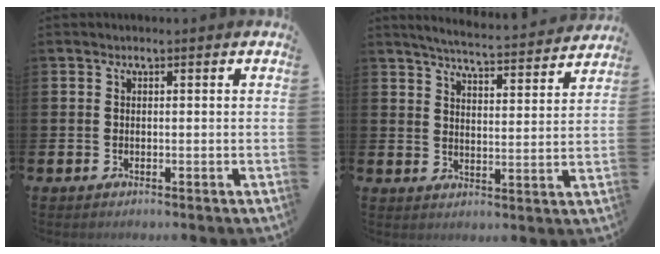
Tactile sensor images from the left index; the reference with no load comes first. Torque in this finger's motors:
{"motor_torque": [0.85, -1.28, 0.15, 0.05]}